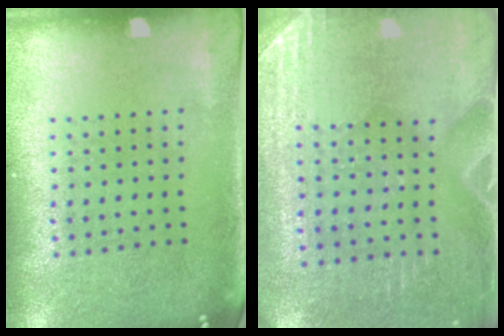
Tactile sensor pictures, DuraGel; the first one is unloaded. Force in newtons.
{"total": 2.9, "press": 2.8, "slide": 0.9}